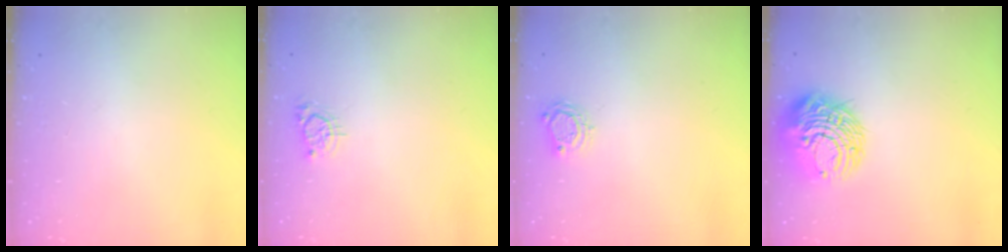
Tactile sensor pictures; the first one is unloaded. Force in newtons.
{"total": 2.5, "press": 2.5, "slide": 0.4}
{"total": 5.3, "press": 5.2, "slide": 0.5}
{"total": 13.3, "press": 13.2, "slide": 1.4}